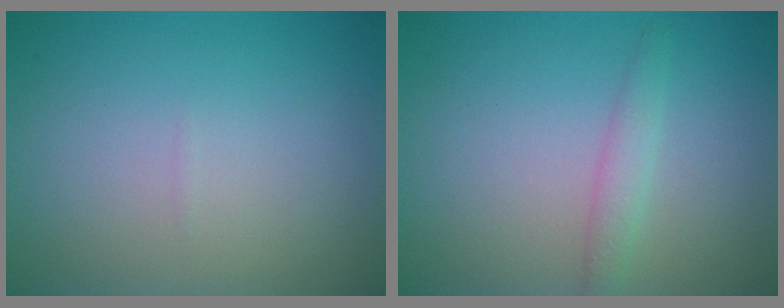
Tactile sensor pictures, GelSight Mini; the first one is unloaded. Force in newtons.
{"total": 1.5, "press": 1.5, "slide": 0.1}